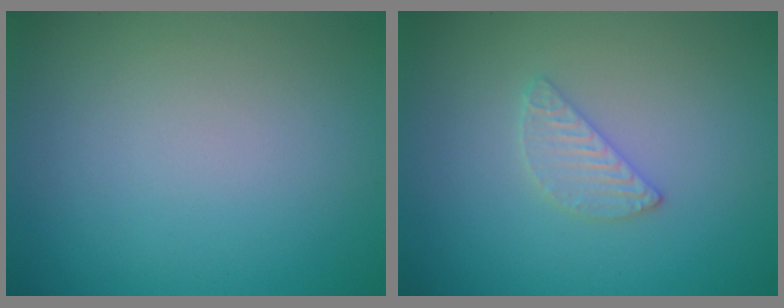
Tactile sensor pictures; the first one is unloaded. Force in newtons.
{"total": 1.9, "press": 1.8, "slide": 0.2}